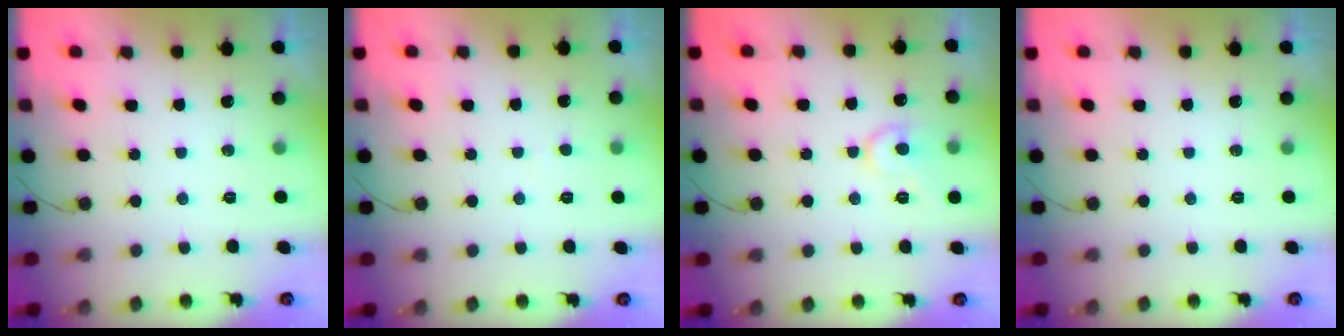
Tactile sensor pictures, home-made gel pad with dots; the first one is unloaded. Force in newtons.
{"total": 1.6, "press": 1.6, "slide": 0.2}
{"total": 9.5, "press": 9.5, "slide": 0.9}
{"total": 0.0}